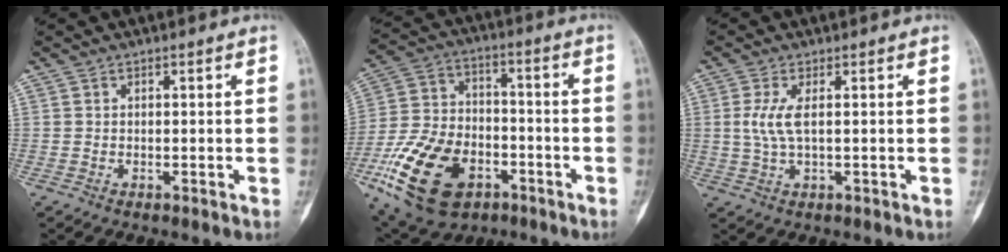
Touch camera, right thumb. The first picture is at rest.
{"total": 21.0, "force": [-9.0, 13.1, 13.8], "torque": [-0.258, 0.039, -0.153]}
{"total": 4.6, "force": [0.7, 1.3, 4.4], "torque": [-0.116, -0.003, 0.018]}